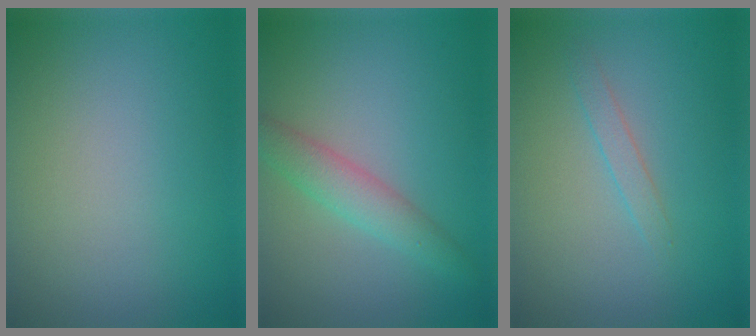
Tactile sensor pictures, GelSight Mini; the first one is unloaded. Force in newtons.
{"total": 2.9, "press": 2.9, "slide": 0.1}
{"total": 1.2, "press": 1.2, "slide": 0.1}